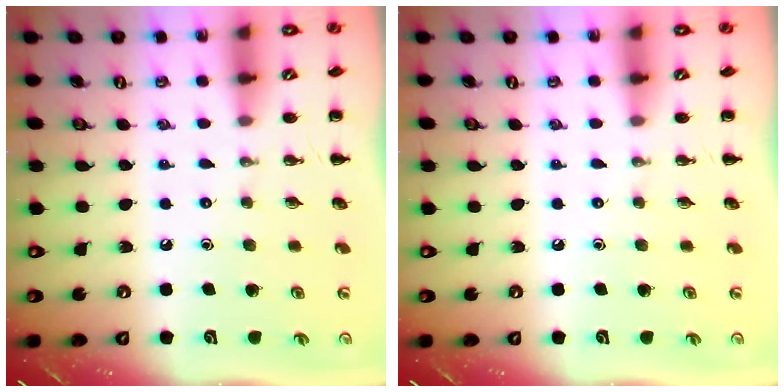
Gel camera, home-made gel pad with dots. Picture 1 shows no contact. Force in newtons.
{"total": 0.0}